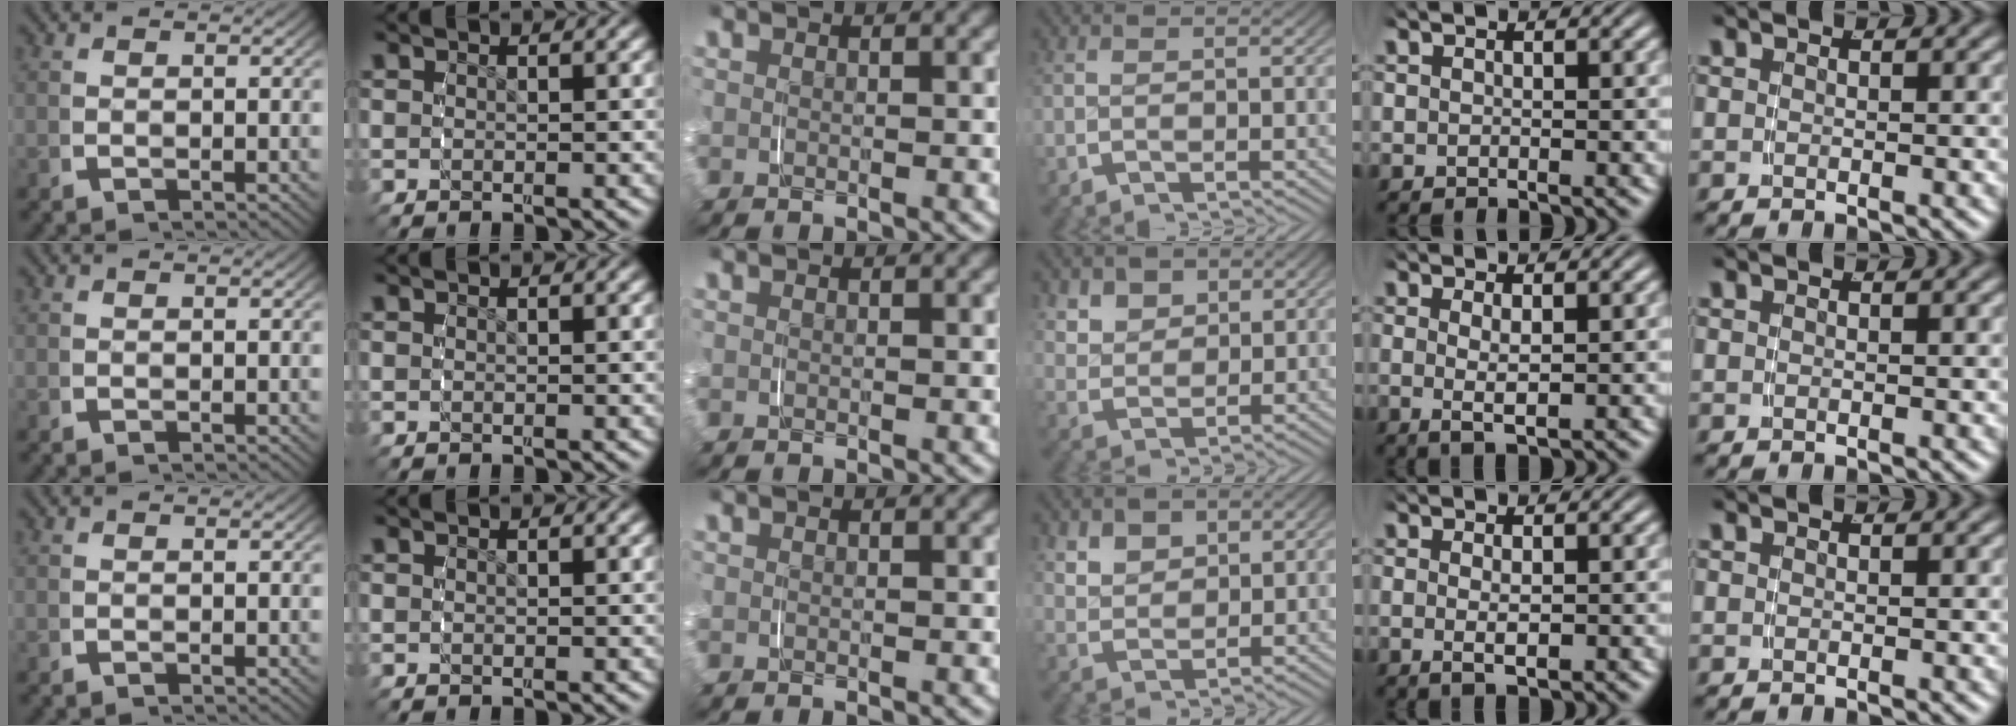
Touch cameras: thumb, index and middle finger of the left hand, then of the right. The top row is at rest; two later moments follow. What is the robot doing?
{"motion": "grasp_and_lifting", "object": "pen bag"}